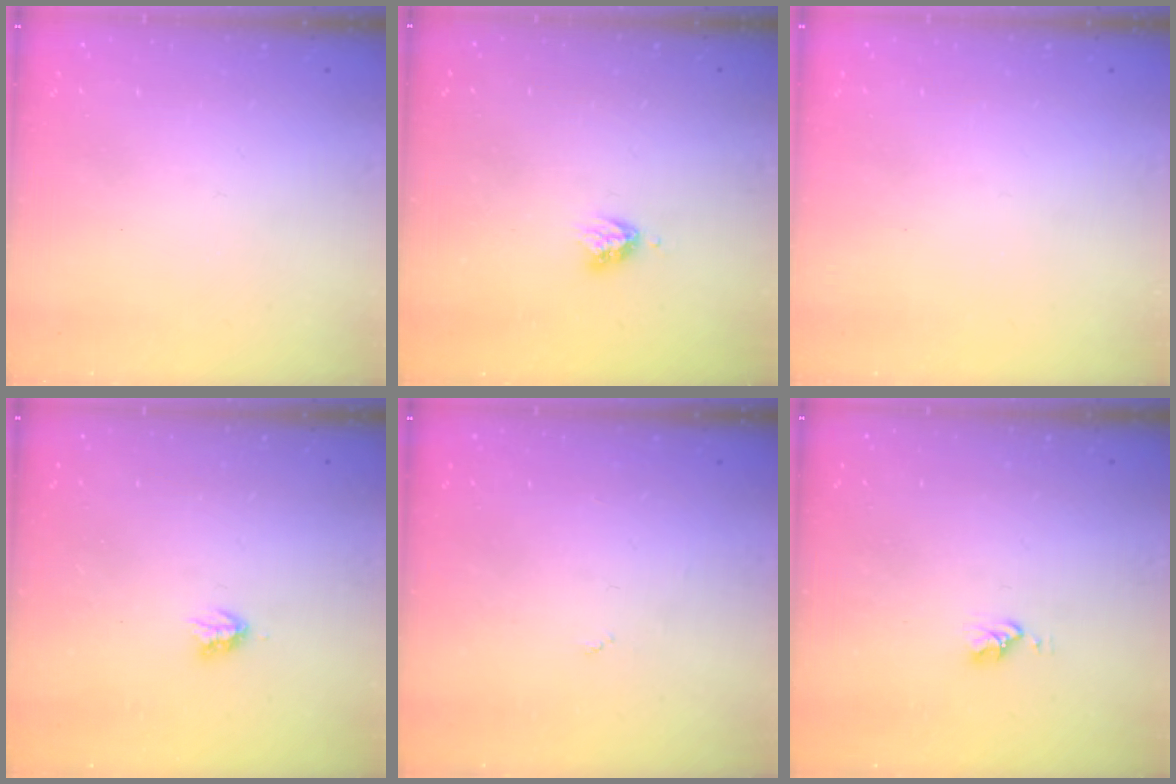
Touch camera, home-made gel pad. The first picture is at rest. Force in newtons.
{"total": 3.6, "press": 3.5, "slide": 0.5}
{"total": 0.0}
{"total": 2.9, "press": 2.9, "slide": 0.5}
{"total": 2.7, "press": 2.7, "slide": 0.4}
{"total": 2.8, "press": 2.8, "slide": 0.4}